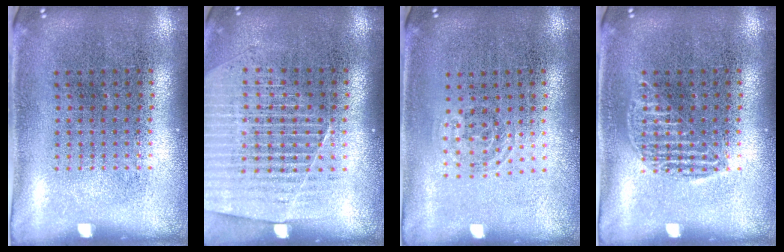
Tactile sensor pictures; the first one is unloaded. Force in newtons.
{"total": 1.6, "press": 1.5, "slide": 0.4}
{"total": 0.7, "press": 0.5, "slide": 0.5}
{"total": 1.2, "press": 1.2, "slide": 0.2}